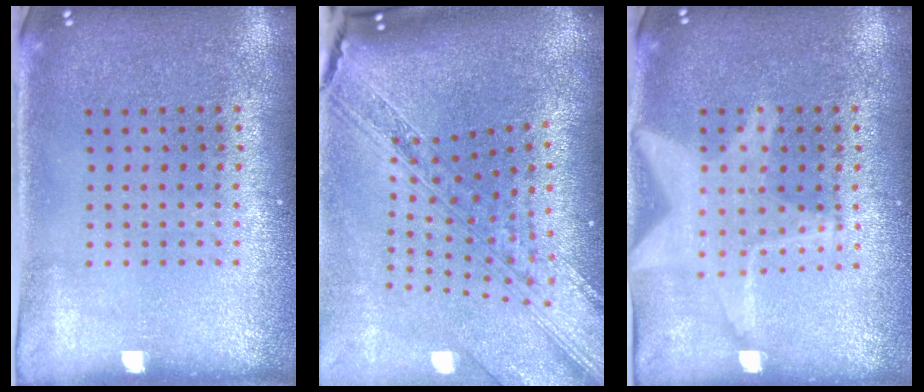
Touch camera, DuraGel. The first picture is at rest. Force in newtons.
{"total": 3.9, "press": 2.8, "slide": 2.6}
{"total": 2.6, "press": 2.6, "slide": 0.4}